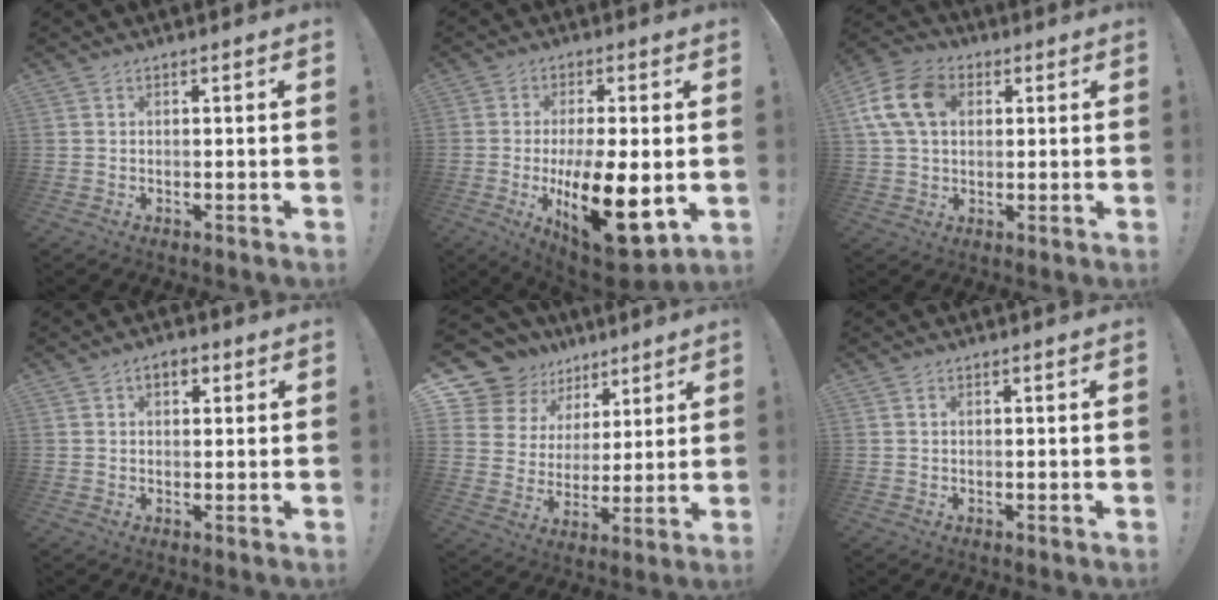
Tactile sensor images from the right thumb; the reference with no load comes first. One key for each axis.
{"total": 19.5, "fx": -4.0, "fy": 8.2, "fz": 17.2, "tx": -0.281, "ty": 0.004, "tz": -0.047}
{"total": 13.7, "fx": 3.6, "fy": 9.8, "fz": 8.9, "tx": -0.178, "ty": 0.006, "tz": 0.072}
{"total": 3.7, "fx": 1.4, "fy": 2.2, "fz": 2.6, "tx": -0.039, "ty": 0.004, "tz": 0.022}
{"total": 13.0, "fx": 8.6, "fy": 9.2, "fz": 3.2, "tx": -0.062, "ty": -0.061, "tz": 0.172}
{"total": 0.0}